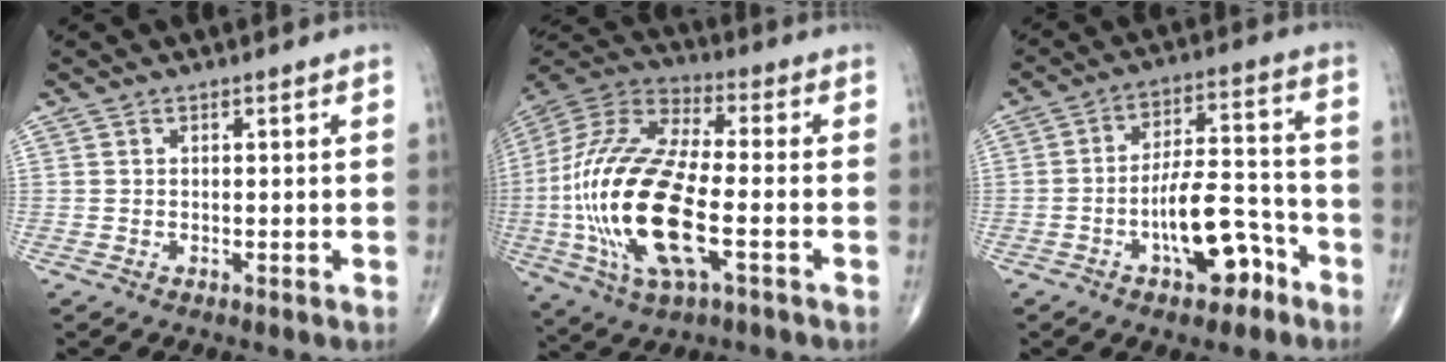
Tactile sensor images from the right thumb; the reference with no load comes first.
{"total": 25.7, "force": [-5.0, 9.8, 23.2], "torque": [-0.529, 0.003, -0.088]}
{"total": 12.2, "force": [-5.6, 5.4, 9.4], "torque": [-0.138, 0.052, -0.086]}